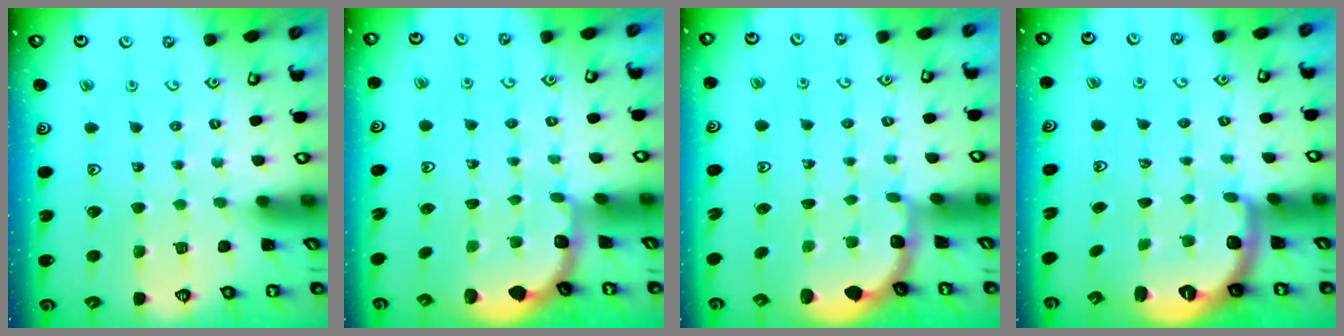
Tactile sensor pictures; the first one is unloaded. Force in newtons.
{"total": 1.9, "press": 1.8, "slide": 0.7}
{"total": 2.0, "press": 1.8, "slide": 0.7}
{"total": 2.8, "press": 1.9, "slide": 2.0}